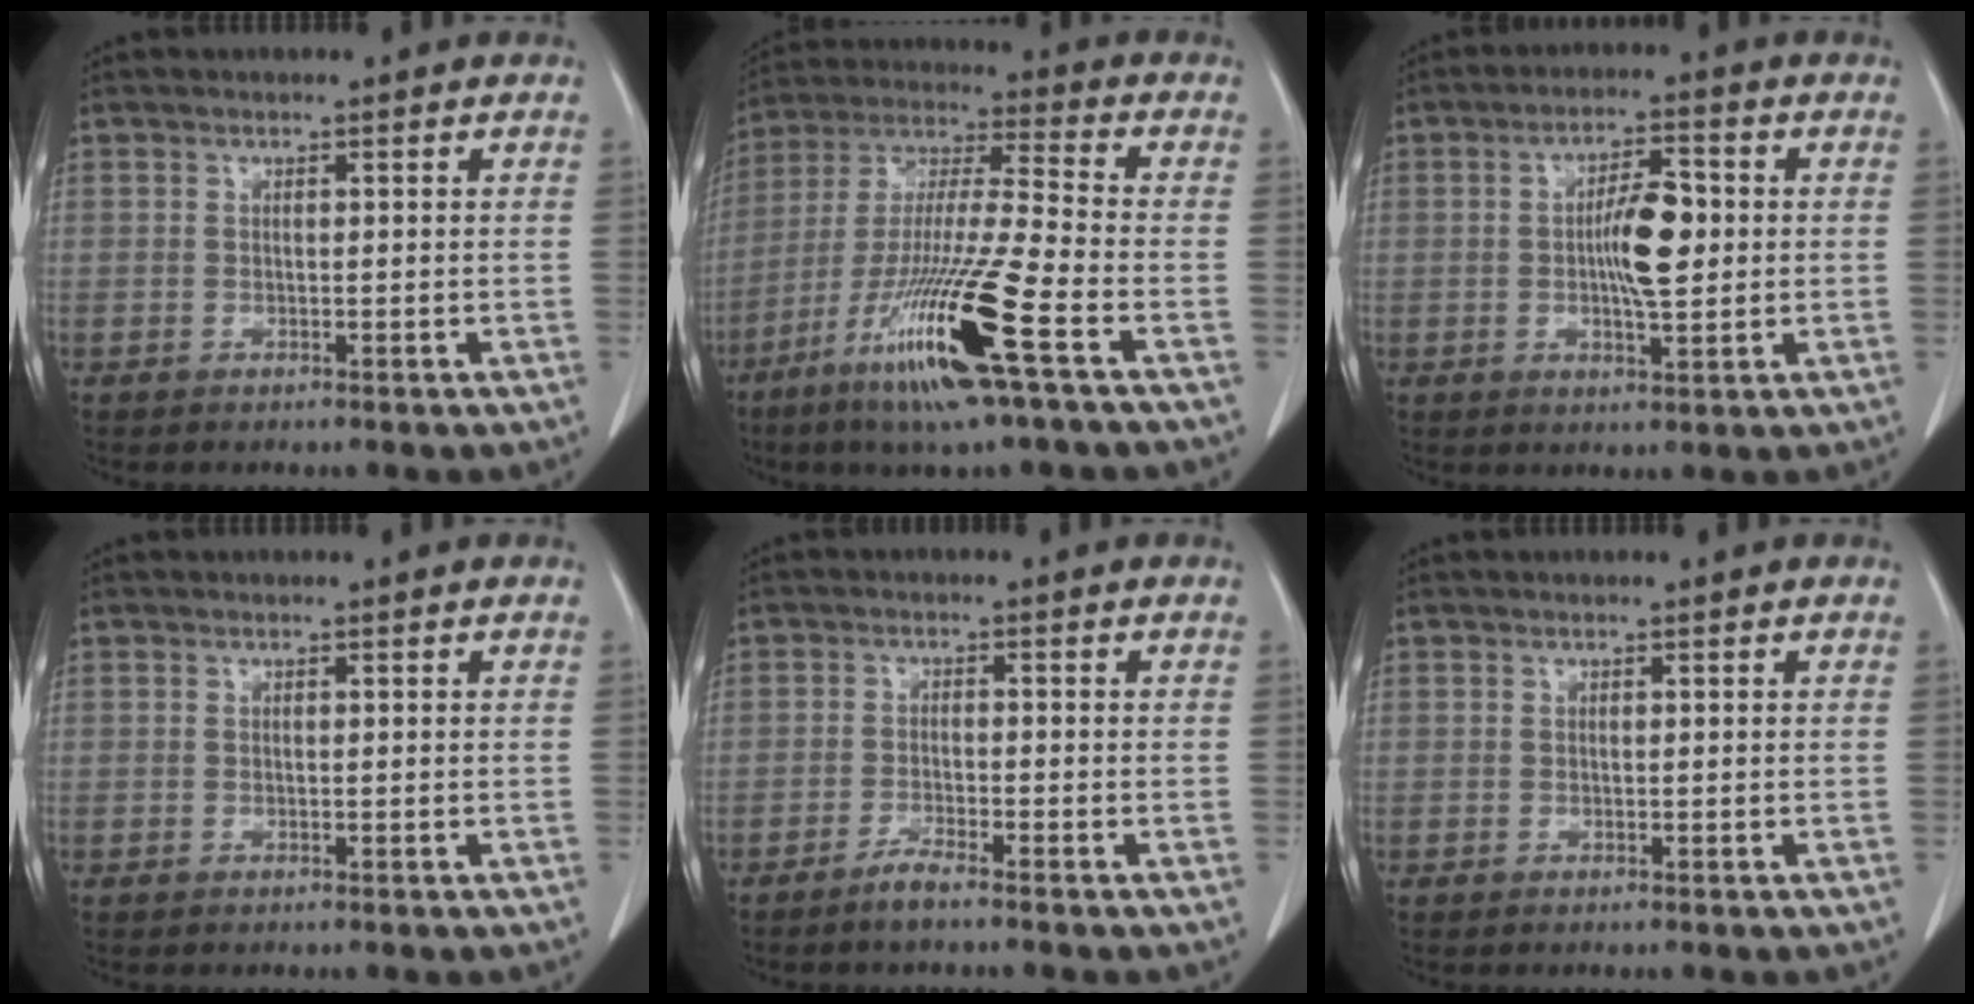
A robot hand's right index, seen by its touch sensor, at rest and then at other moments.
{"total": 17.6, "force": [-8.4, -0.3, 15.5], "torque": [-0.329, -0.038, -0.163]}
{"total": 7.5, "force": [0.2, 2.2, 7.1], "torque": [-0.125, 0.007, 0.004]}
{"total": 0.0}
{"total": 2.6, "force": [-2.1, -0.2, 1.4], "torque": [-0.034, -0.003, -0.044]}
{"total": 0.0}